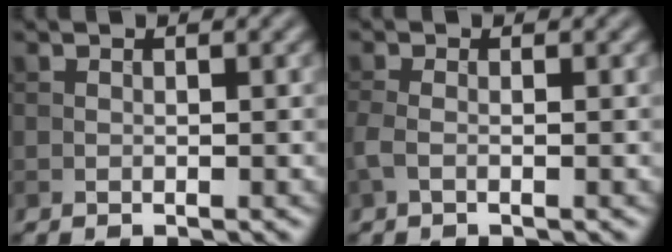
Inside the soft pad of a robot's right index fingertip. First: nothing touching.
{"total": 1.5, "force": [-0.5, 0.5, 1.3], "torque": [-0.034, -0.002, -0.015]}